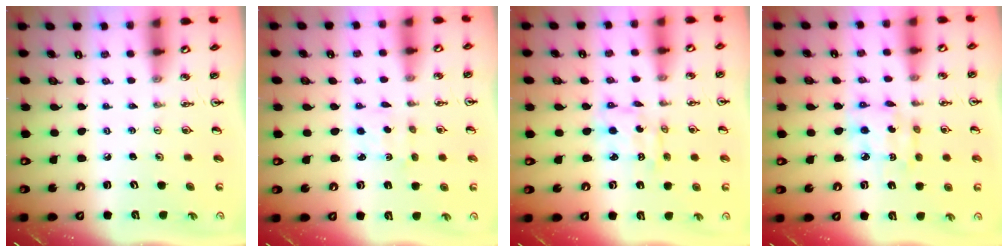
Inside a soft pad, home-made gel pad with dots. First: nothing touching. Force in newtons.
{"total": 2.4, "press": 2.3, "slide": 0.4}
{"total": 3.5, "press": 3.5, "slide": 0.1}
{"total": 7.8, "press": 7.8, "slide": 0.7}